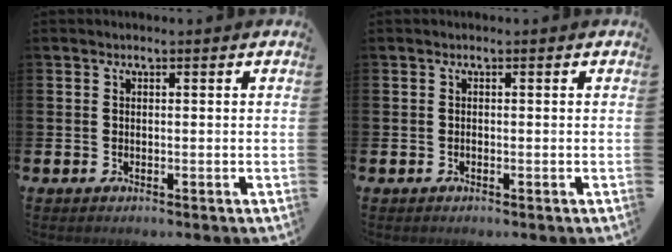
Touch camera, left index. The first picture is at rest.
{"total": 0.0}